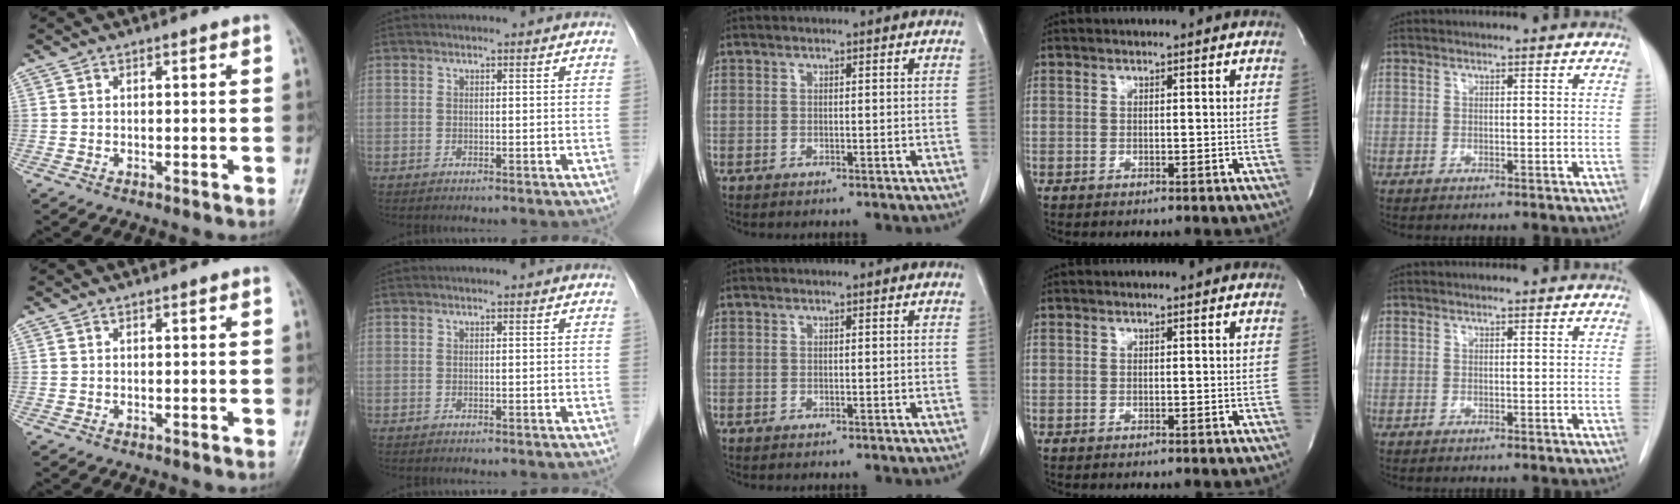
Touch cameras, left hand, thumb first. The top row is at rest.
{}